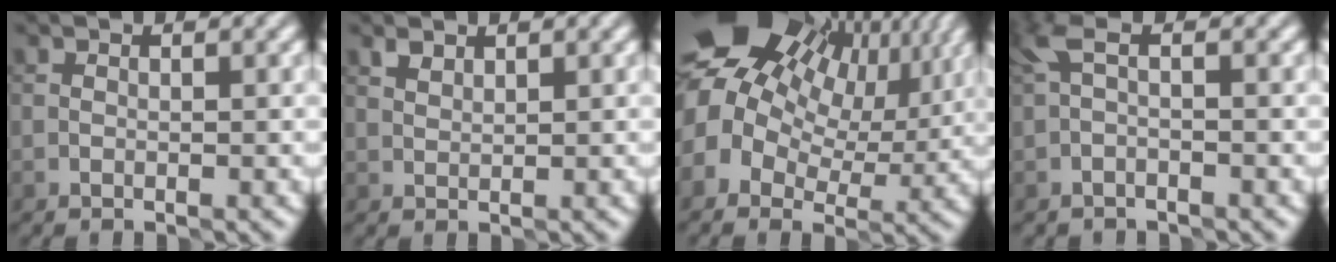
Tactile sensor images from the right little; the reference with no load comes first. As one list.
[{"total": 1.0, "force": [1.0, 0.2, 0.0], "torque": [0.001, 0.002, 0.023]}, {"total": 17.0, "force": [5.6, 12.1, 10.5], "torque": [-0.207, 0.030, 0.094]}, {"total": 1.6, "force": [-0.5, 0.4, 1.4], "torque": [-0.039, 0.003, -0.015]}]